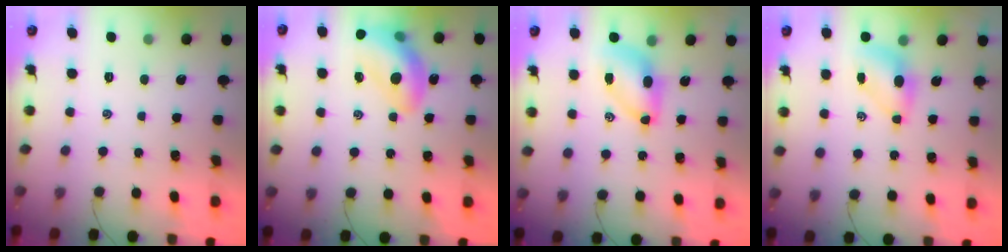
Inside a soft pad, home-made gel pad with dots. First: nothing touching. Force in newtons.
{"total": 17.3, "press": 16.8, "slide": 4.4}
{"total": 7.5, "press": 7.4, "slide": 1.4}
{"total": 5.5, "press": 5.4, "slide": 0.5}